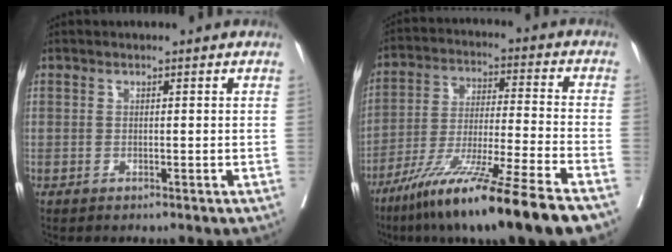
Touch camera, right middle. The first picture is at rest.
{"total": 19.2, "force": [-13.3, -0.9, 13.8], "torque": [-0.224, -0.055, -0.229]}